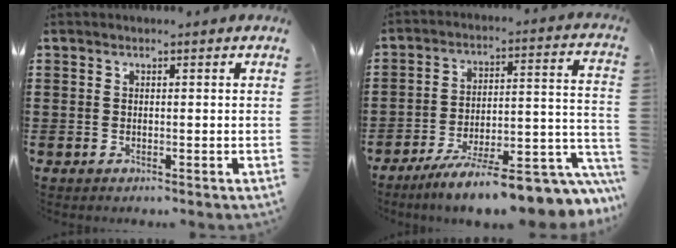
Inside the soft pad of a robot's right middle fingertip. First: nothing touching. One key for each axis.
{"total": 12.8, "fx": -9.9, "fy": 0.7, "fz": 8.1, "tx": -0.116, "ty": 0.020, "tz": -0.174}